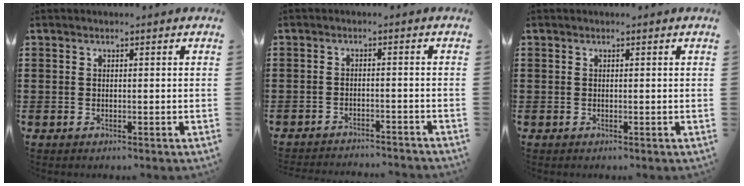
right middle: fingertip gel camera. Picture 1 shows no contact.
{"total": 2.4, "force": [-2.3, 0.0, 0.1], "torque": [-0.006, 0.003, -0.050]}
{"total": 0.0}